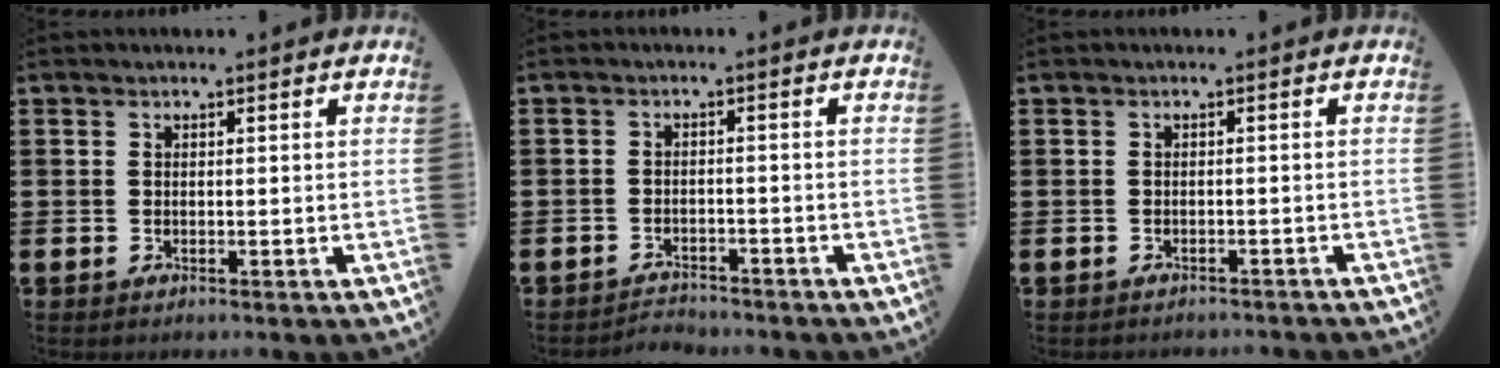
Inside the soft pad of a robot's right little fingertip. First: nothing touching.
{"total": 1.9, "force": [-1.9, 0.1, -0.2], "torque": [-0.003, 0.003, -0.043]}
{"total": 0.7, "force": [-0.7, 0.0, 0.0], "torque": [-0.002, 0.000, -0.016]}